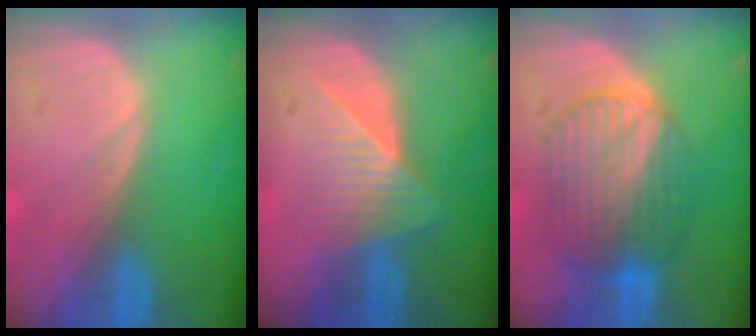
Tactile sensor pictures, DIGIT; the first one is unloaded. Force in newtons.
{"total": 6.6, "press": 5.9, "slide": 2.9}
{"total": 8.4, "press": 8.4, "slide": 0.5}